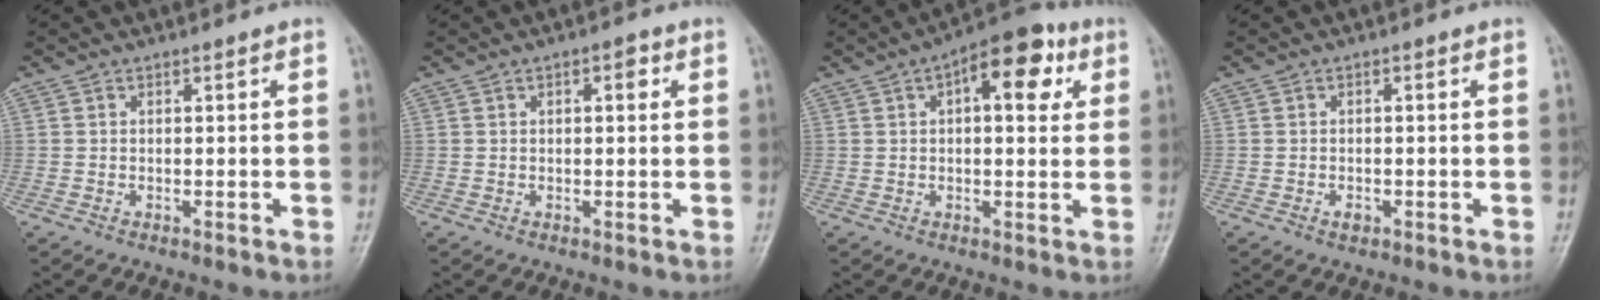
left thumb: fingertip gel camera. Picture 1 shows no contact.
{"total": 2.2, "force": [0.8, 1.0, 1.8], "torque": [-0.020, 0.003, 0.008]}
{"total": 11.4, "force": [4.1, 5.3, 9.2], "torque": [-0.100, 0.013, 0.048]}
{"total": 1.4, "force": [-0.6, 0.9, 0.9], "torque": [-0.009, 0.002, -0.010]}